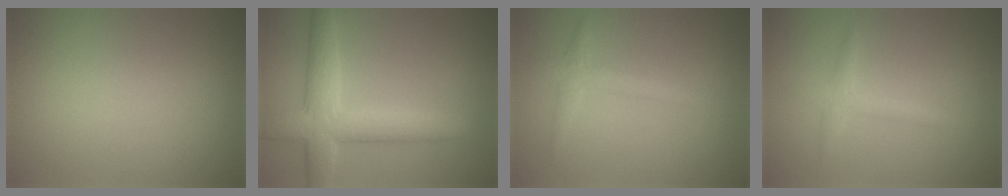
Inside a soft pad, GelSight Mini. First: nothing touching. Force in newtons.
{"total": 6.4, "press": 6.4, "slide": 0.3}
{"total": 1.8, "press": 1.7, "slide": 0.1}
{"total": 1.6, "press": 1.6, "slide": 0.0}